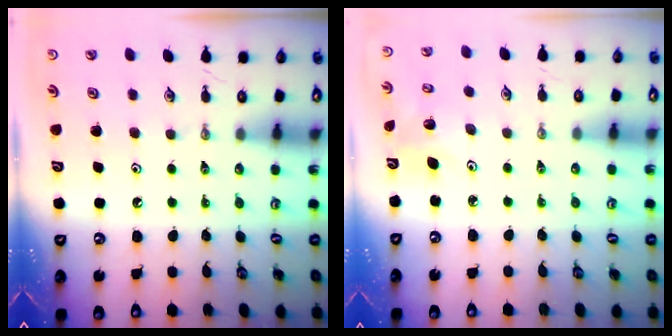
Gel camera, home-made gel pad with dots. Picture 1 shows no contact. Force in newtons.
{"total": 3.5, "press": 3.2, "slide": 1.4}